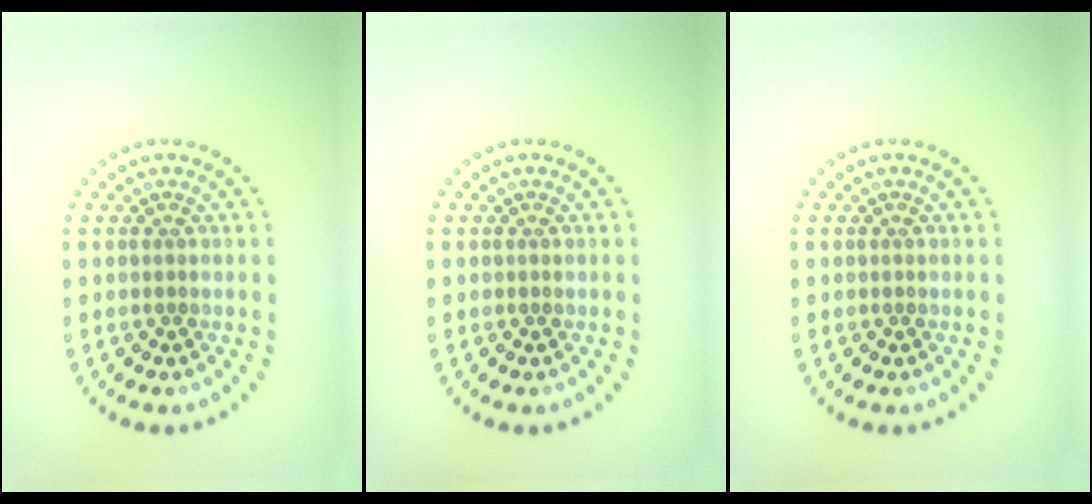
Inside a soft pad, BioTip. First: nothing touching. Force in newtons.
{"total": 0.0}
{"total": 0.0}